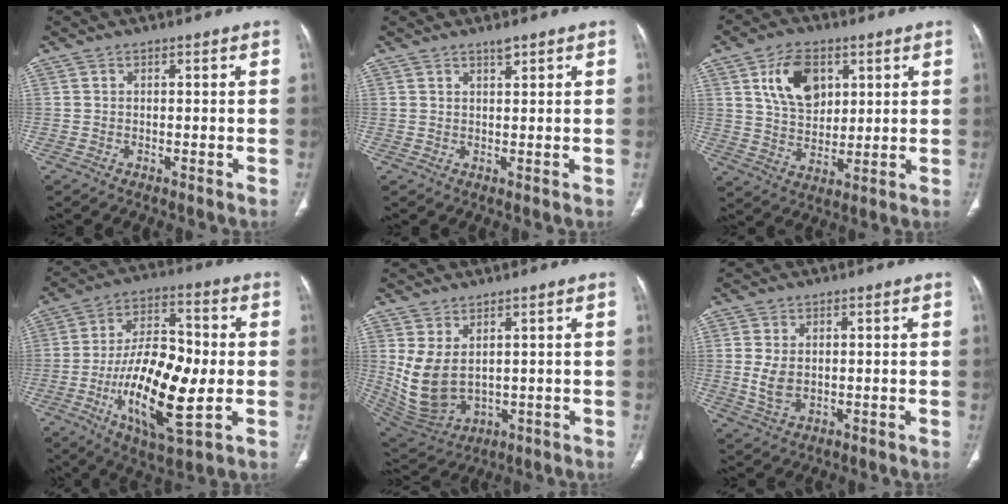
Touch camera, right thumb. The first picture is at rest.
{"total": 1.6, "force": [1.3, 0.4, 0.8], "torque": [-0.004, -0.008, 0.024]}
{"total": 11.4, "force": [4.4, 7.5, 7.4], "torque": [-0.100, -0.017, 0.085]}
{"total": 20.2, "force": [-3.7, 8.0, 18.2], "torque": [-0.313, 0.012, -0.058]}
{"total": 9.9, "force": [2.0, 6.3, 7.5], "torque": [-0.138, -0.016, 0.068]}
{"total": 4.7, "force": [0.3, 3.1, 3.5], "torque": [-0.065, -0.005, 0.014]}